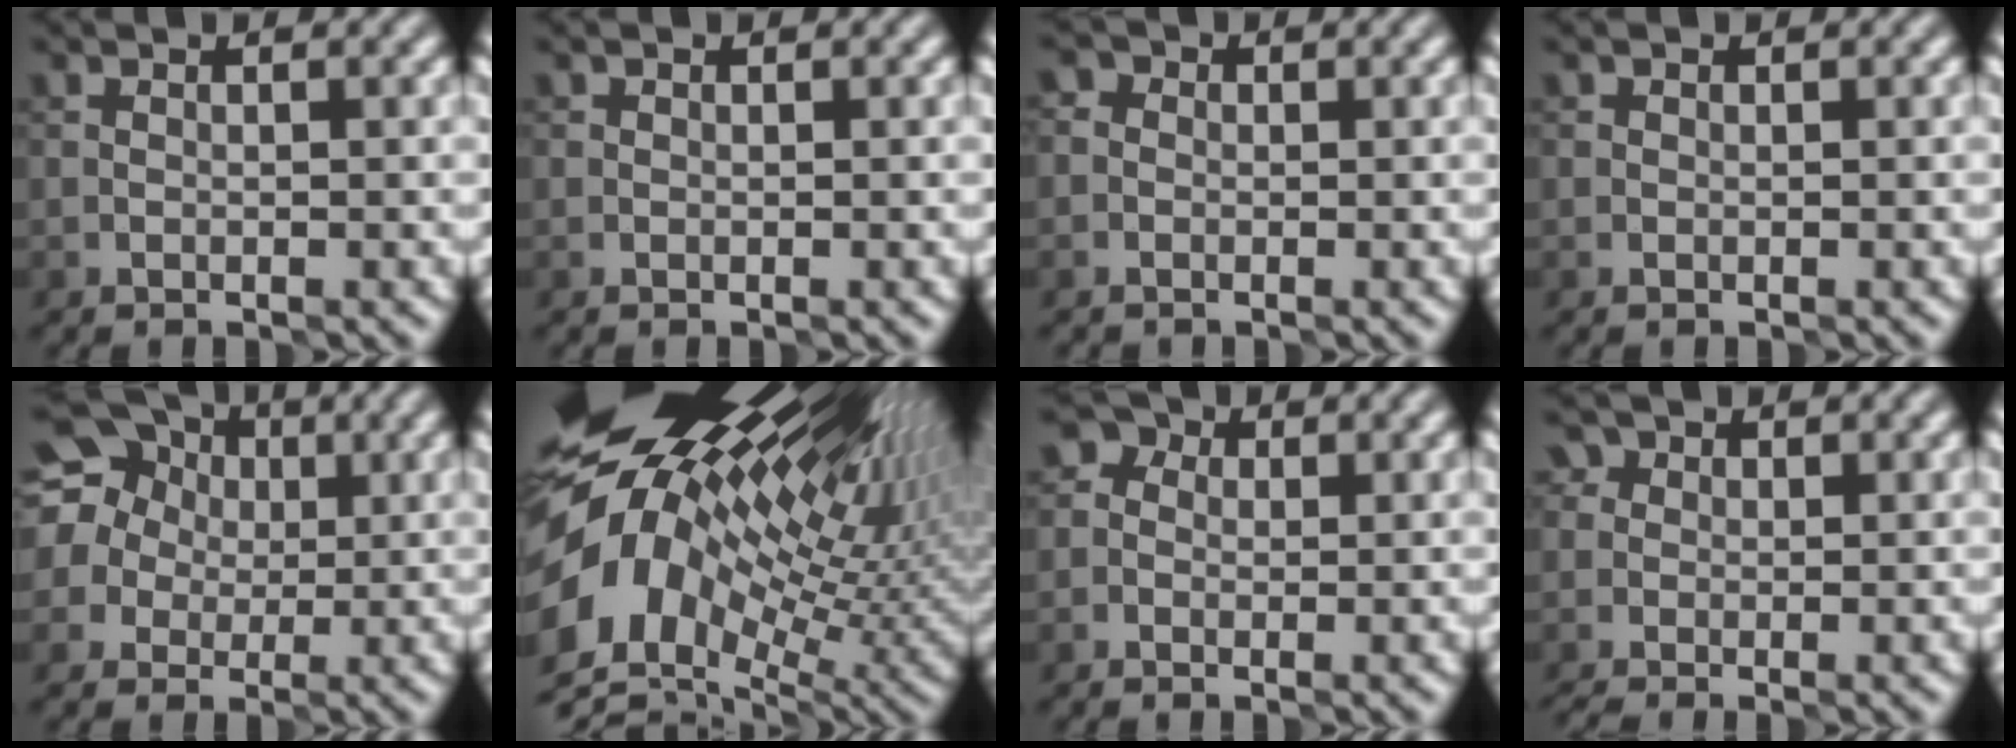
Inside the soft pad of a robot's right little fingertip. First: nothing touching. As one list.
[{"total": 0.0}, {"total": 1.1, "force": [-0.3, 1.0, 0.2], "torque": [0.005, 0.005, -0.014]}, {"total": 0.0}, {"total": 13.2, "force": [4.0, 11.7, 4.5], "torque": [-0.116, 0.050, 0.038]}, {"total": 18.5, "force": [4.1, 10.0, 15.0], "torque": [-0.256, -0.008, 0.088]}, {"total": 2.1, "force": [0.4, 1.9, 0.9], "torque": [-0.001, 0.010, -0.011]}, {"total": 2.1, "force": [-0.4, 1.8, 1.1], "torque": [-0.013, 0.014, -0.020]}]